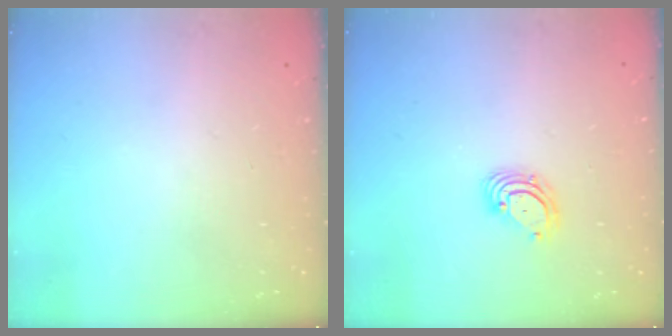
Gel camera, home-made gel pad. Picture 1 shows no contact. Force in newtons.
{"total": 3.7, "press": 3.7, "slide": 0.1}